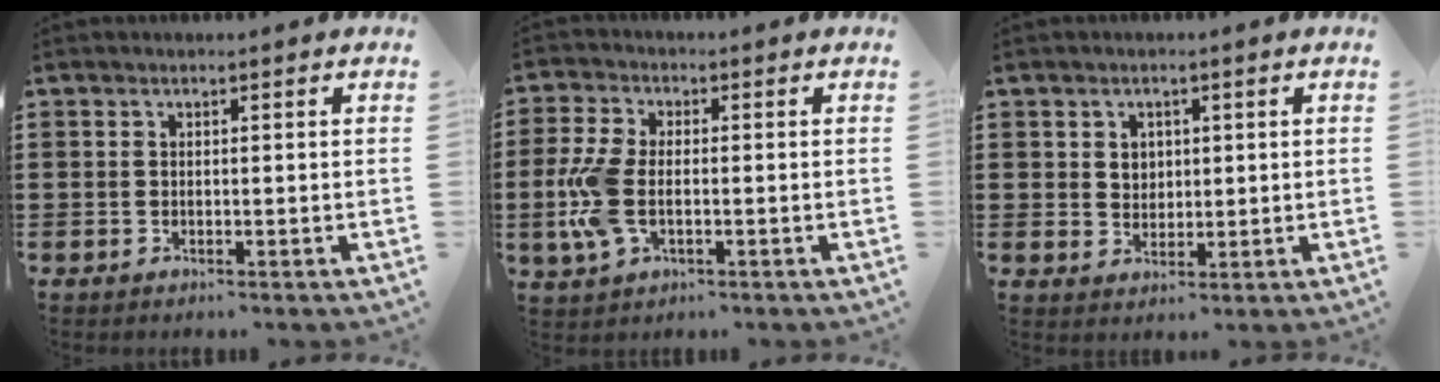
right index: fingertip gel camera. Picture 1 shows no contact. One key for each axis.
{"total": 7.6, "fx": -1.0, "fy": 4.0, "fz": 6.3, "tx": -0.152, "ty": -0.004, "tz": -0.024}
{"total": 2.6, "fx": 1.2, "fy": 2.2, "fz": 0.5, "tx": -0.010, "ty": 0.009, "tz": 0.019}